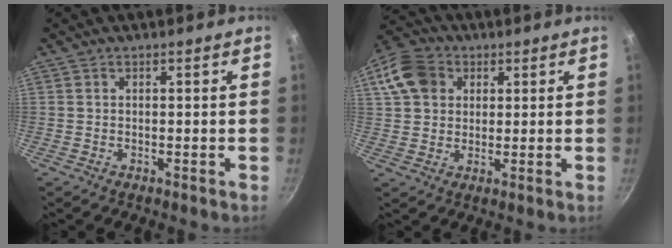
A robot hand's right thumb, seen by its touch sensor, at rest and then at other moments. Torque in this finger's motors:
{"motor_torque": [-0.71, 1.04, -0.03, 0.00, 0.11]}